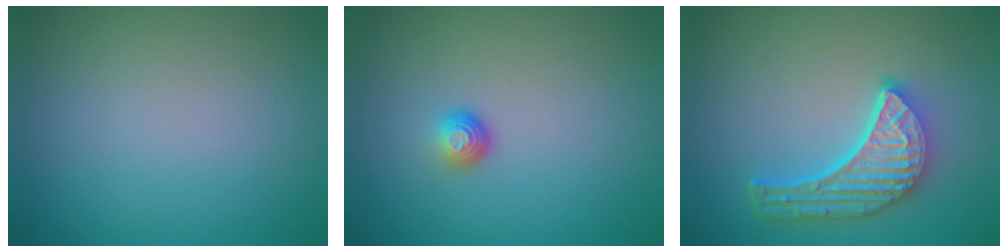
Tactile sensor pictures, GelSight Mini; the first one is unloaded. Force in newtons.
{"total": 1.6, "press": 1.0, "slide": 1.3}
{"total": 6.0, "press": 4.5, "slide": 4.0}